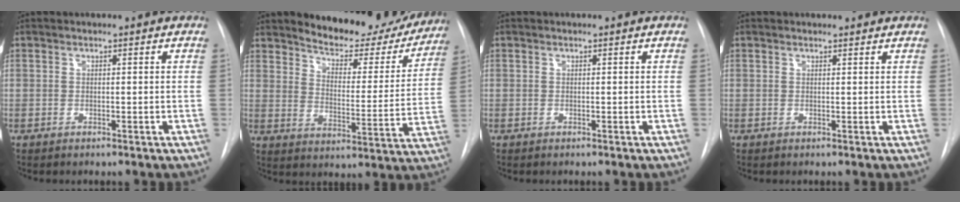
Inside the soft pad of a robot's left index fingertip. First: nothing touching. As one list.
[{"total": 17.3, "force": [15.7, 5.2, 4.9], "torque": [-0.046, -0.033, 0.202]}, {"total": 0.0}, {"total": 1.8, "force": [1.8, 0.4, 0.0], "torque": [-0.010, 0.007, 0.022]}]